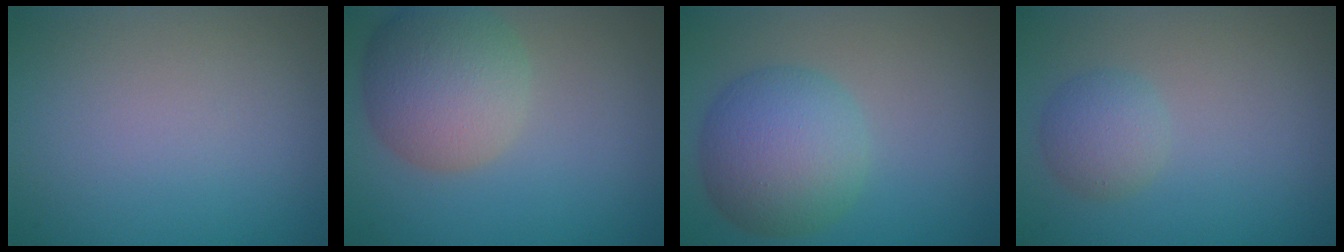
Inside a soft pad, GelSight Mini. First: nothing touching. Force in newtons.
{"total": 7.0, "press": 7.0, "slide": 0.3}
{"total": 6.9, "press": 6.9, "slide": 0.3}
{"total": 2.4, "press": 2.4, "slide": 0.2}